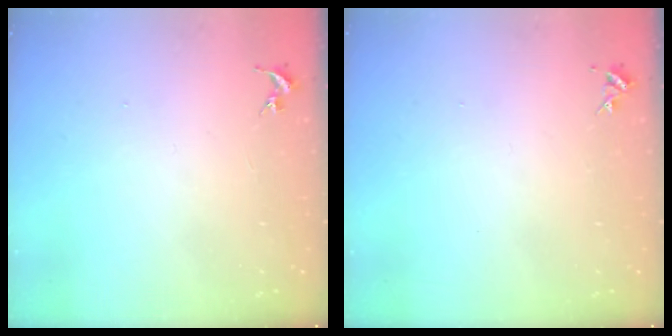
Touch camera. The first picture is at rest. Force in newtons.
{"total": 3.7, "press": 3.7, "slide": 0.5}